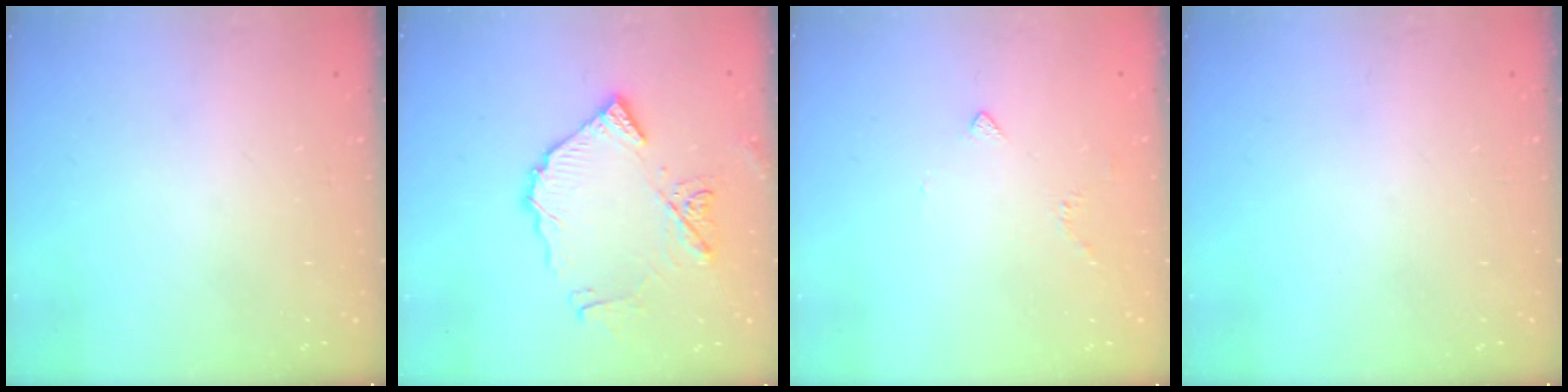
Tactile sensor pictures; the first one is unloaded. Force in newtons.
{"total": 14.4, "press": 14.3, "slide": 1.7}
{"total": 2.4, "press": 2.4, "slide": 0.6}
{"total": 0.0}